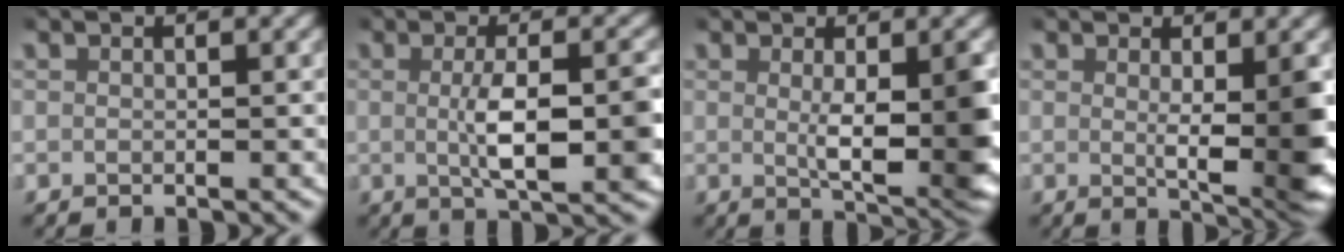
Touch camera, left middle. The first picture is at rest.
{"total": 5.3, "force": [-0.4, 1.6, 5.1], "torque": [-0.083, -0.009, -0.002]}
{"total": 7.3, "force": [-0.1, 2.6, 6.9], "torque": [-0.095, -0.019, 0.006]}
{"total": 6.6, "force": [0.1, 1.9, 6.3], "torque": [-0.087, -0.019, 0.006]}